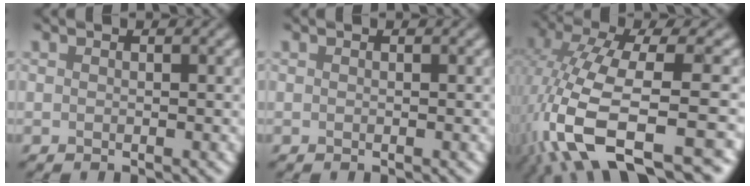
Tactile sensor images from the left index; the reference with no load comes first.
{"total": 0.0}
{"total": 12.5, "force": [-5.8, 4.3, 10.2], "torque": [-0.231, -0.002, -0.074]}